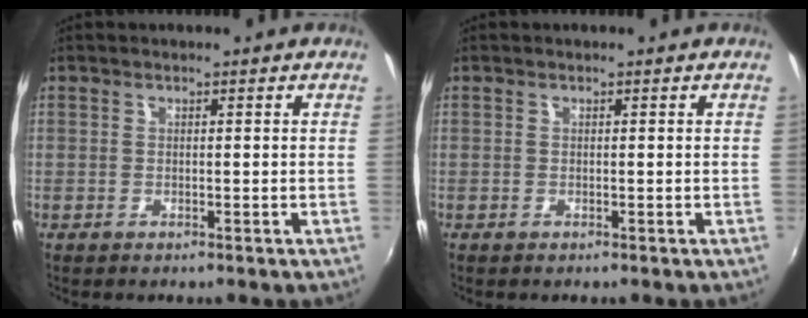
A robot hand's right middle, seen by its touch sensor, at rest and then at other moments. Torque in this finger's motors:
{"motor_torque": [0.05, -0.22, 0.03, 0.00]}